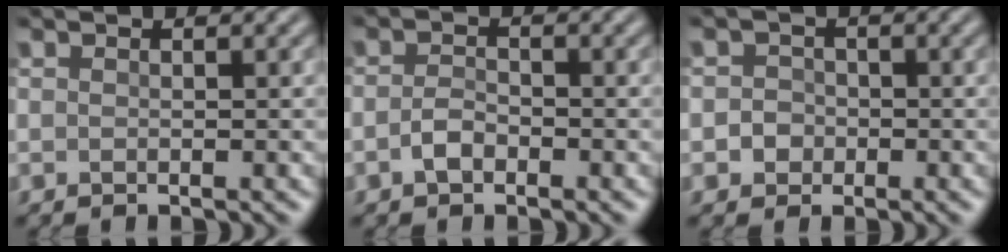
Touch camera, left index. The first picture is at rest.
{"total": 1.3, "force": [-0.6, 0.7, 0.9], "torque": [-0.020, 0.006, -0.016]}
{"total": 2.0, "force": [-0.1, 1.9, 0.4], "torque": [0.018, 0.009, -0.018]}